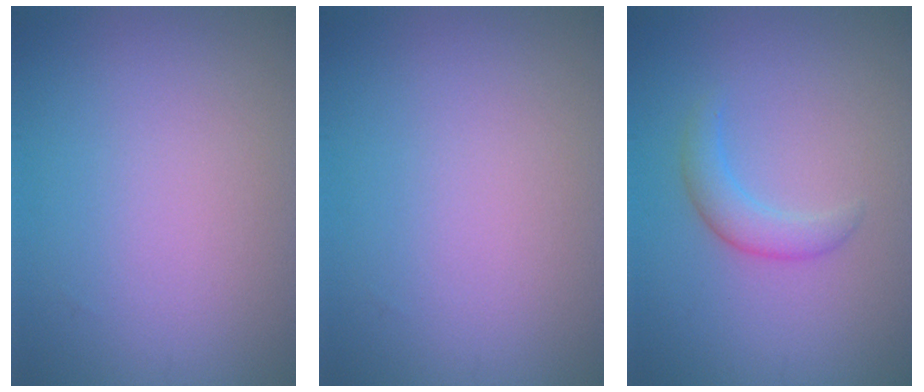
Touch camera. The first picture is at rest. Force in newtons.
{"total": 0.0}
{"total": 2.2, "press": 2.2, "slide": 0.2}